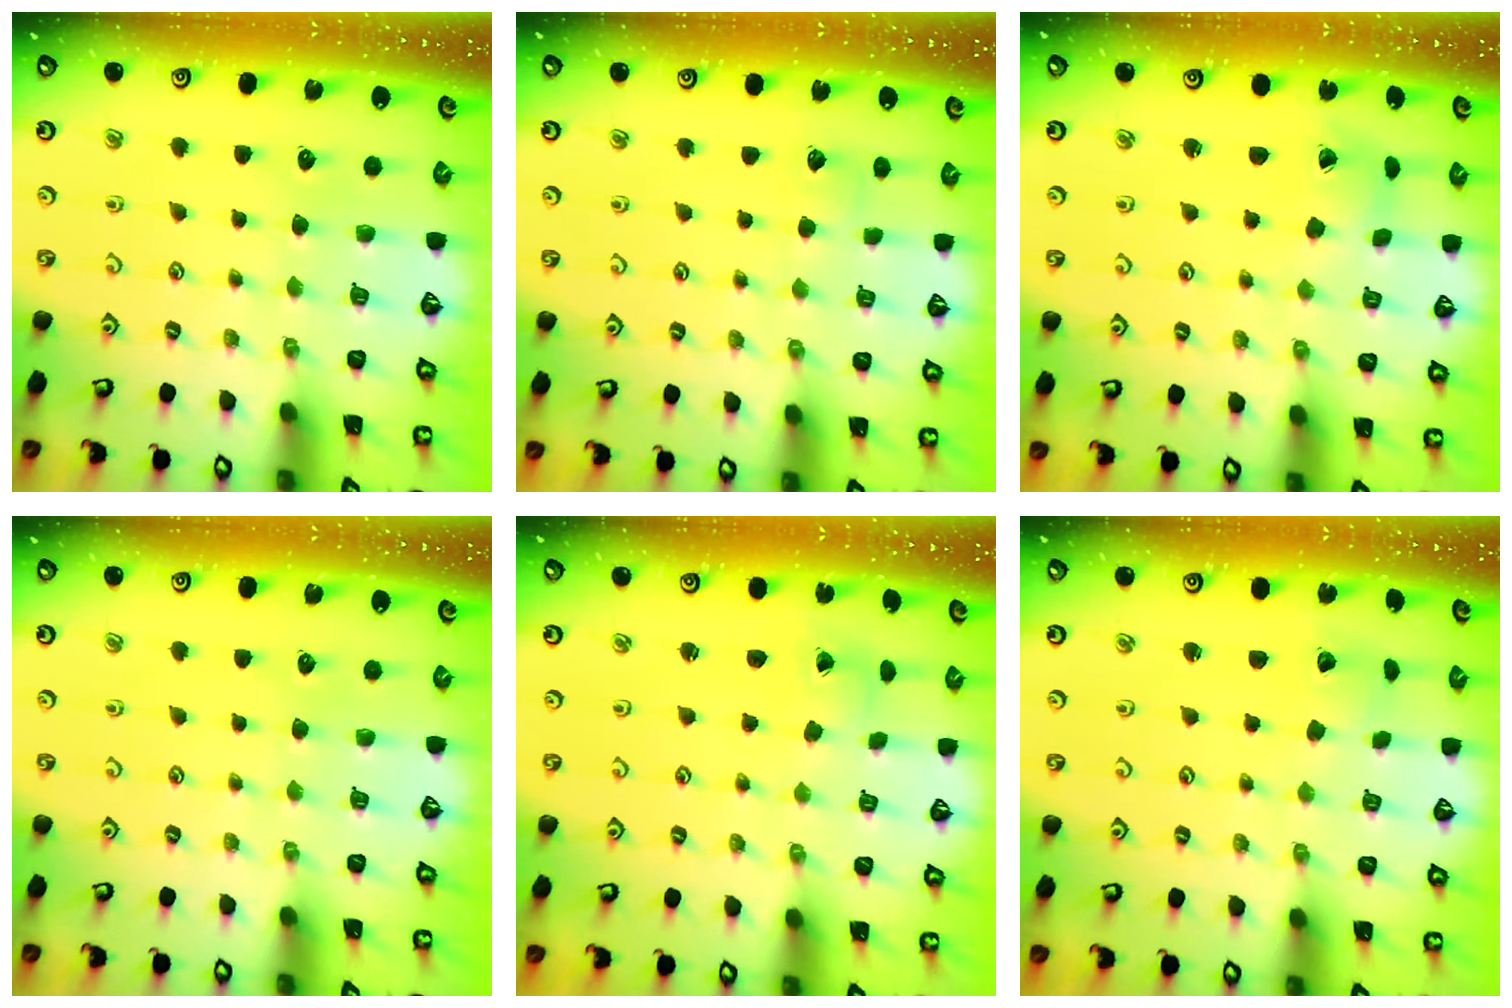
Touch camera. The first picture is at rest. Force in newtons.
{"total": 2.9, "press": 2.9, "slide": 0.3}
{"total": 2.0, "press": 2.0, "slide": 0.4}
{"total": 0.0}
{"total": 1.5, "press": 1.5, "slide": 0.1}
{"total": 2.9, "press": 2.9, "slide": 0.2}